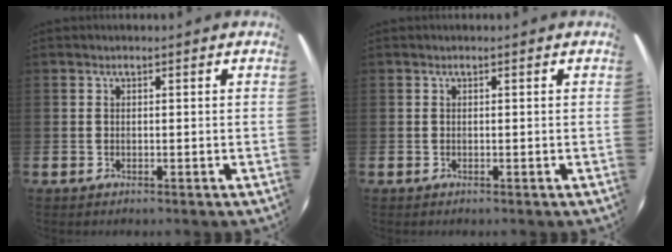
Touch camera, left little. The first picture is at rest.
{"total": 0.0}